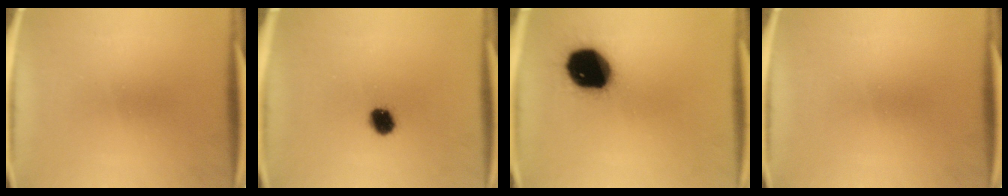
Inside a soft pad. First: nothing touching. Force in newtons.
{"total": 5.5}
{"total": 19.1}
{"total": 0.0}